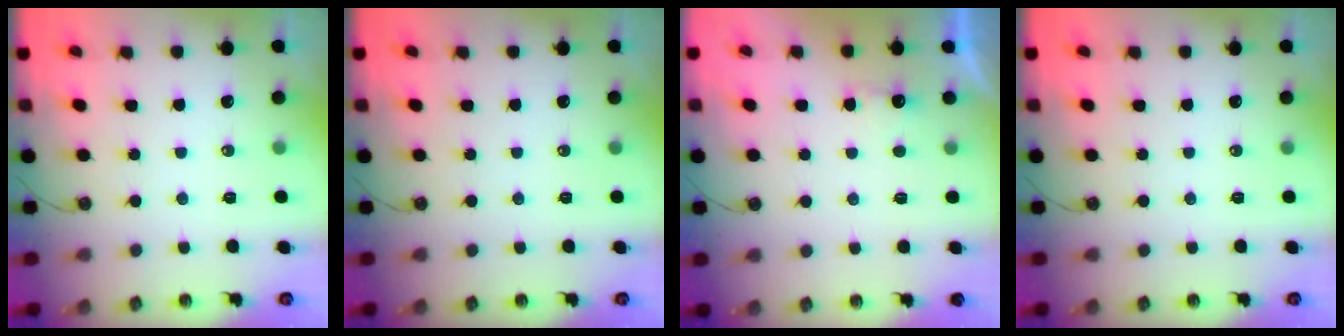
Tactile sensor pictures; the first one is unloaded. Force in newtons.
{"total": 0.0}
{"total": 2.1, "press": 1.9, "slide": 0.9}
{"total": 0.0}